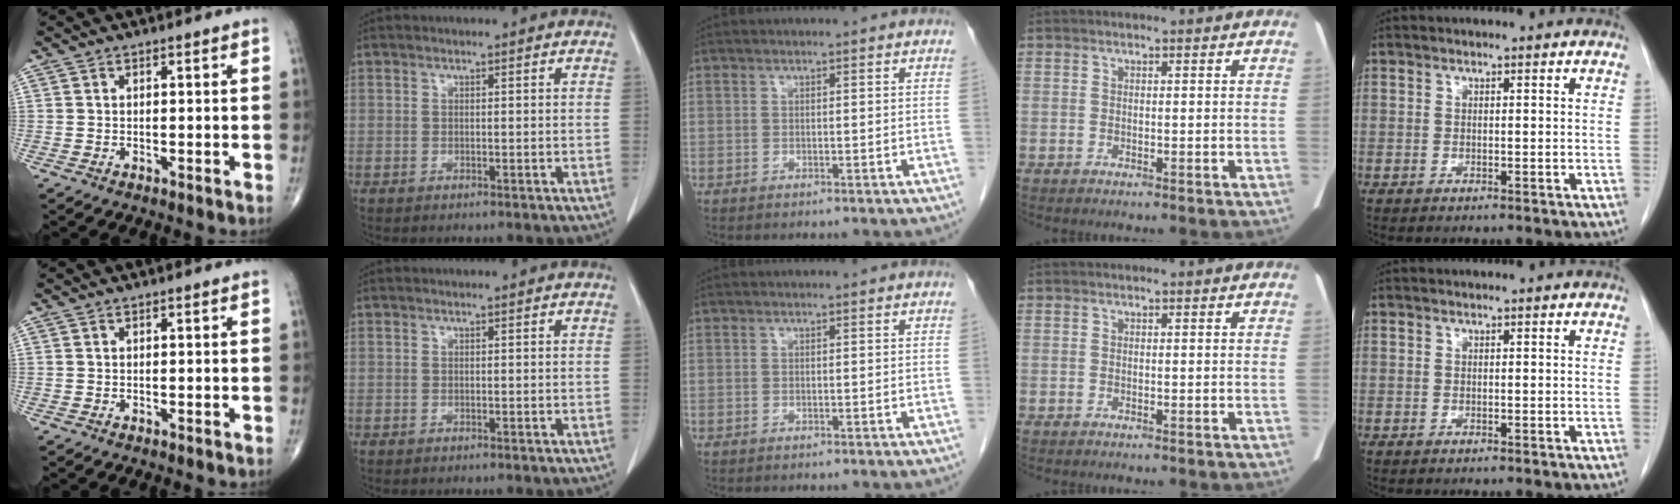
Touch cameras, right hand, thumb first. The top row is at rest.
{}